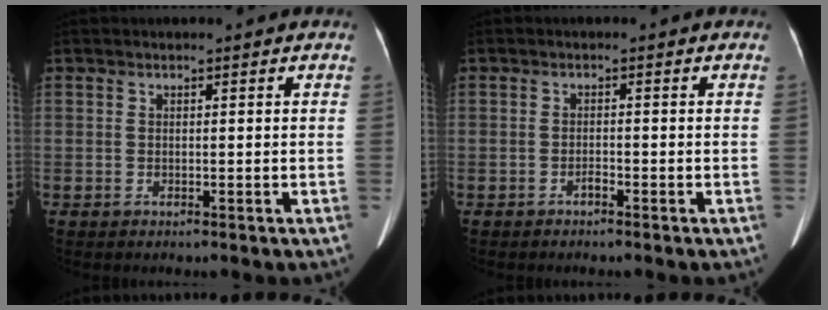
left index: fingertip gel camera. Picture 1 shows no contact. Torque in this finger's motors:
{"motor_torque": [0.04, 0.04, 0.00, 0.01]}